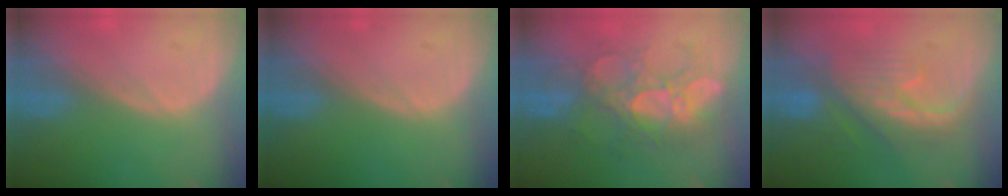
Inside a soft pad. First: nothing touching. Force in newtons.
{"total": 0.0}
{"total": 8.8, "press": 8.6, "slide": 1.5}
{"total": 8.1, "press": 8.0, "slide": 1.0}